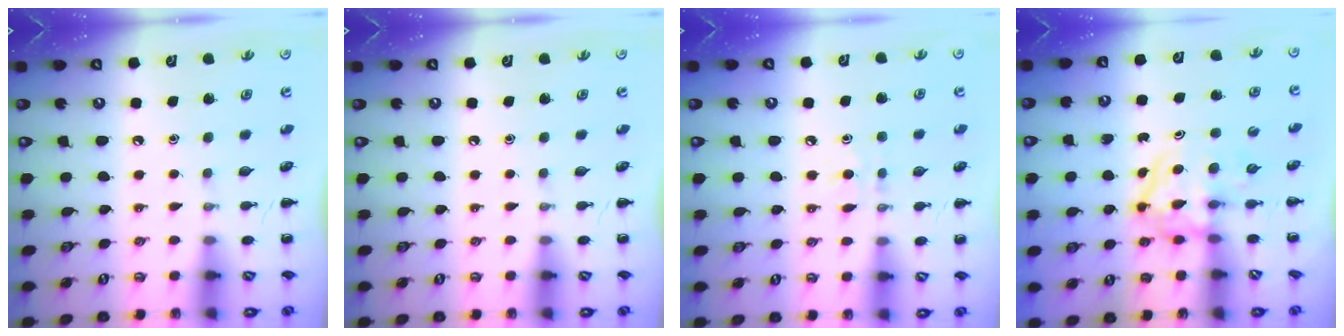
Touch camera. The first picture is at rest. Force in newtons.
{"total": 0.0}
{"total": 6.1, "press": 5.8, "slide": 1.9}
{"total": 3.9, "press": 3.9, "slide": 0.4}